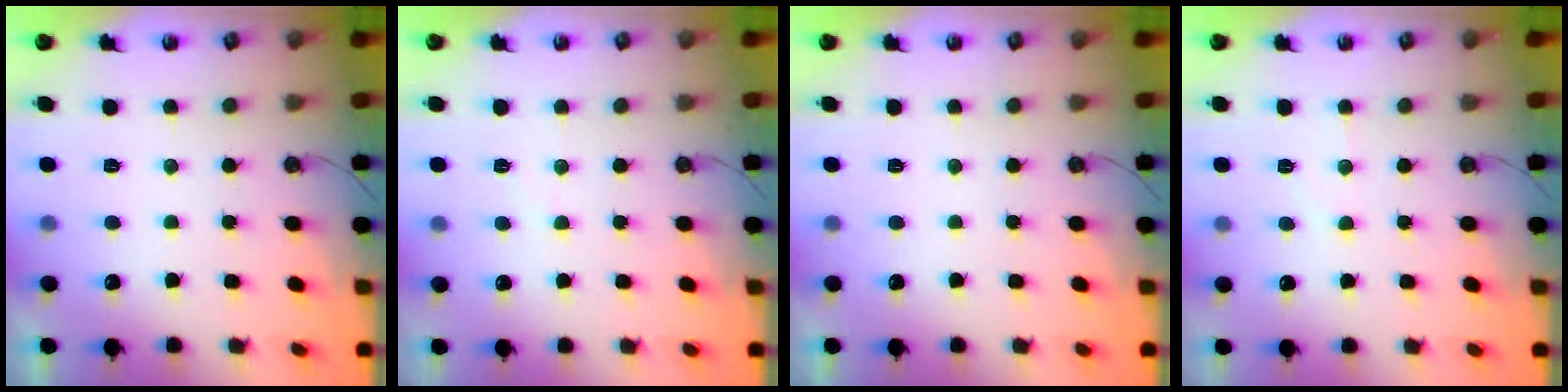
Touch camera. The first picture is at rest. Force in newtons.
{"total": 4.1, "press": 4.0, "slide": 0.5}
{"total": 0.0}
{"total": 4.3, "press": 4.3, "slide": 0.7}